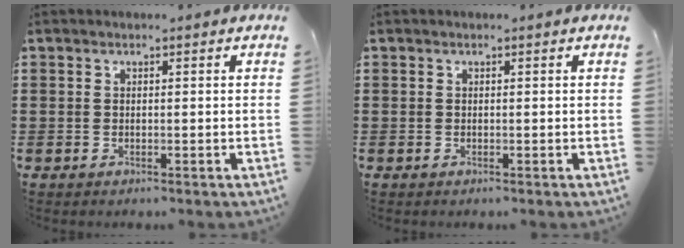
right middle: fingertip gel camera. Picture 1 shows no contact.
{"total": 0.0}